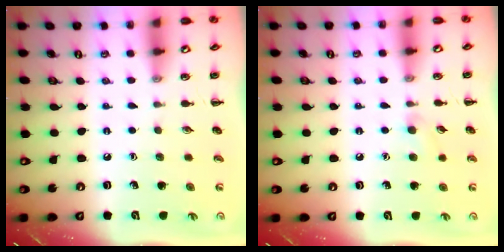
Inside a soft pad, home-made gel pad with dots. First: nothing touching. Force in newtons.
{"total": 4.4, "press": 3.9, "slide": 1.9}